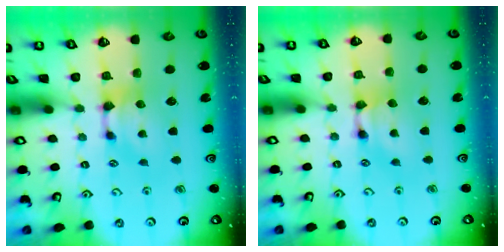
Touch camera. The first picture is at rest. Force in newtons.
{"total": 1.5, "press": 1.5, "slide": 0.2}